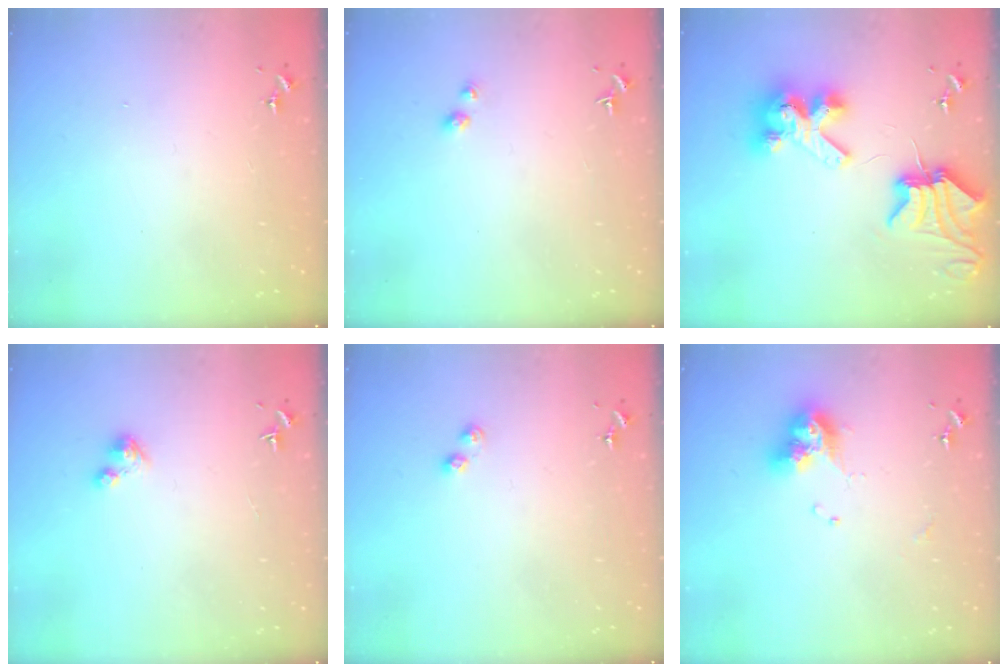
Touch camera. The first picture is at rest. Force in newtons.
{"total": 2.7, "press": 2.7, "slide": 0.2}
{"total": 11.9, "press": 11.8, "slide": 1.5}
{"total": 2.4, "press": 2.4, "slide": 0.2}
{"total": 3.5, "press": 3.5, "slide": 0.5}
{"total": 10.7, "press": 10.6, "slide": 1.1}